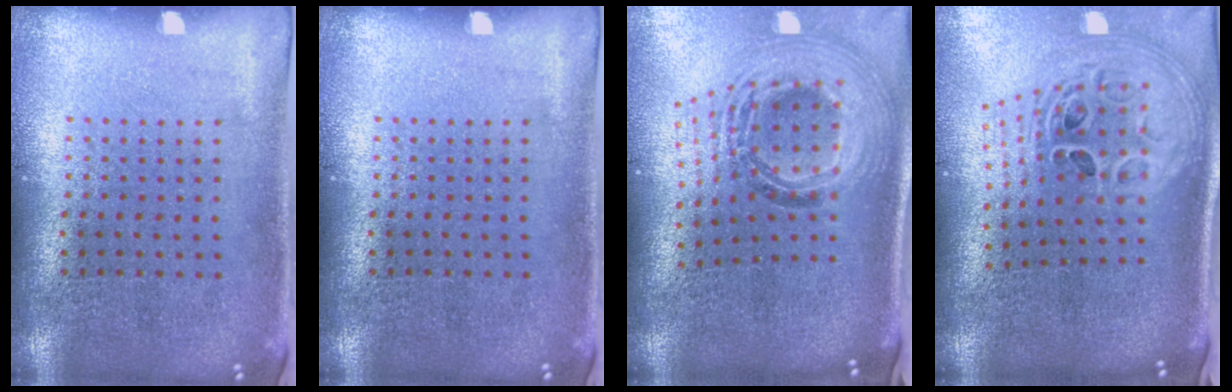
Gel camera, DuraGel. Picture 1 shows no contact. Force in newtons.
{"total": 0.0}
{"total": 2.1, "press": 1.6, "slide": 1.4}
{"total": 2.9, "press": 2.0, "slide": 2.0}